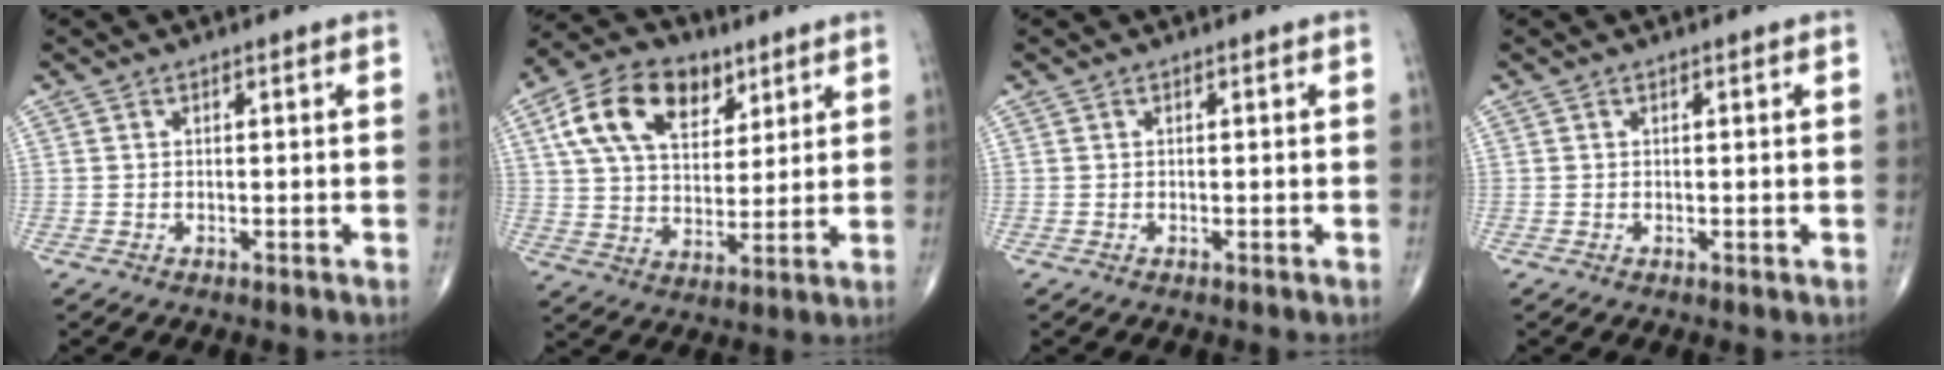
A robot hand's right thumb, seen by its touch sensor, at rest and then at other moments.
{"total": 16.2, "force": [7.3, 10.1, 10.4], "torque": [-0.160, -0.011, 0.131]}
{"total": 0.0}
{"total": 0.0}